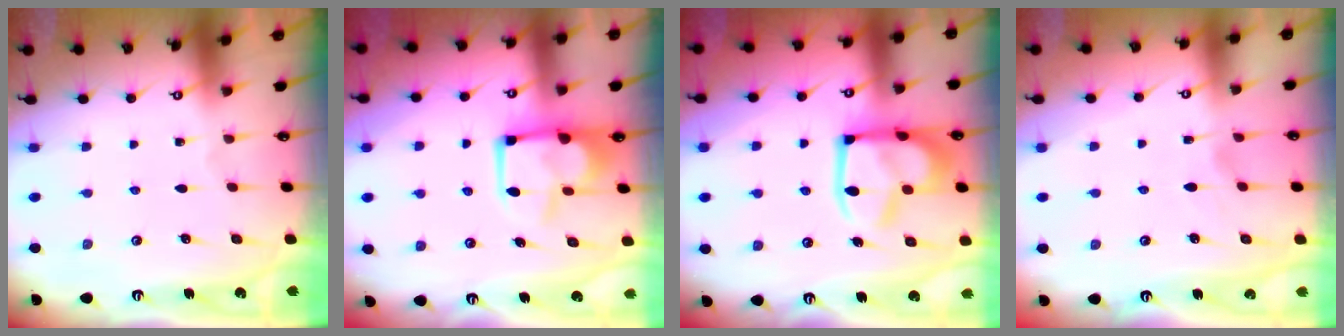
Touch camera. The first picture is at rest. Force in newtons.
{"total": 5.6, "press": 5.5, "slide": 0.8}
{"total": 14.1, "press": 14.0, "slide": 1.4}
{"total": 0.9, "press": 0.2, "slide": 0.9}